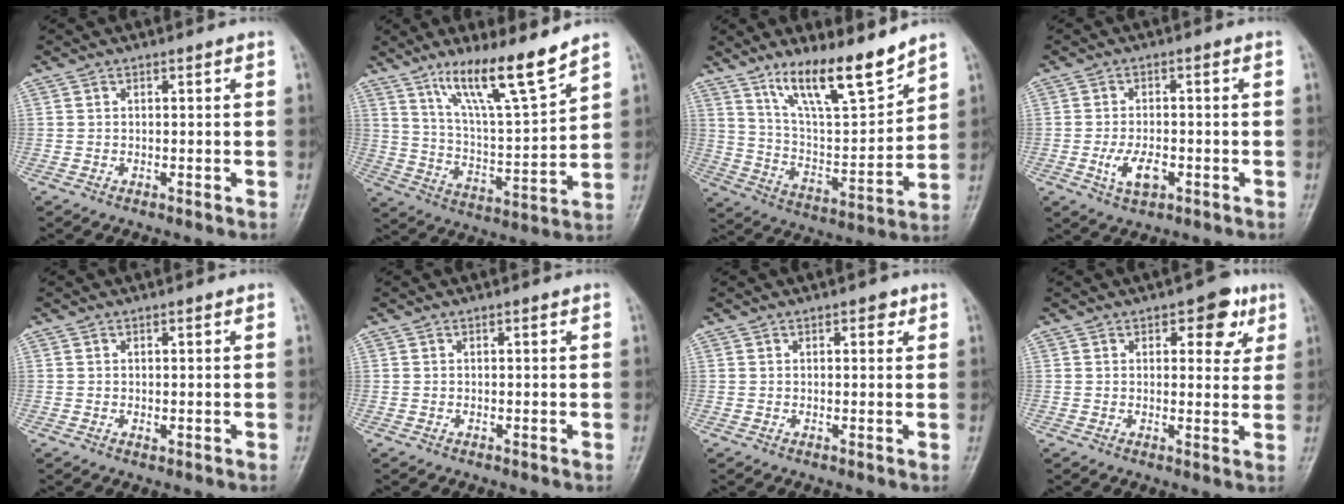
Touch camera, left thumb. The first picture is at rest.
{"total": 14.2, "force": [10.3, 1.6, 9.7], "torque": [-0.162, -0.064, 0.191]}
{"total": 15.4, "force": [11.5, 3.5, 9.7], "torque": [-0.141, -0.073, 0.213]}
{"total": 5.3, "force": [-1.8, 2.7, 4.2], "torque": [-0.077, 0.006, -0.028]}
{"total": 0.9, "force": [0.1, 0.5, 0.8], "torque": [-0.010, -0.002, 0.004]}
{"total": 0.0}
{"total": 2.0, "force": [1.0, 1.1, 1.4], "torque": [-0.006, -0.001, 0.012]}
{"total": 6.9, "force": [3.3, 3.7, 4.7], "torque": [-0.024, -0.010, 0.035]}